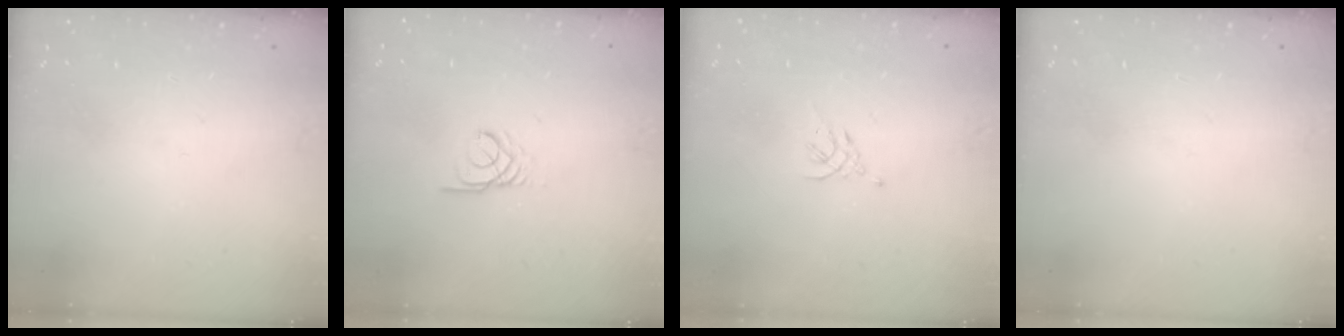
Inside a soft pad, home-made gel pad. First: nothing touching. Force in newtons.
{"total": 2.5, "press": 2.5, "slide": 0.2}
{"total": 1.9, "press": 1.8, "slide": 0.5}
{"total": 0.0}